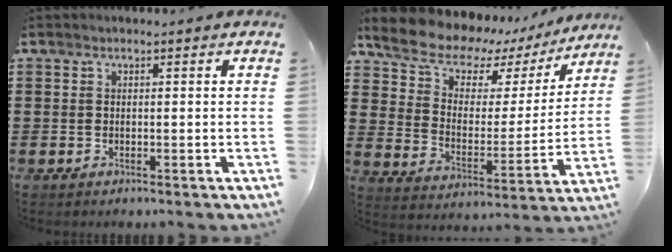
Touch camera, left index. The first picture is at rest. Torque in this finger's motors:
{"motor_torque": [2.14, 0.00, 0.43, 0.14]}